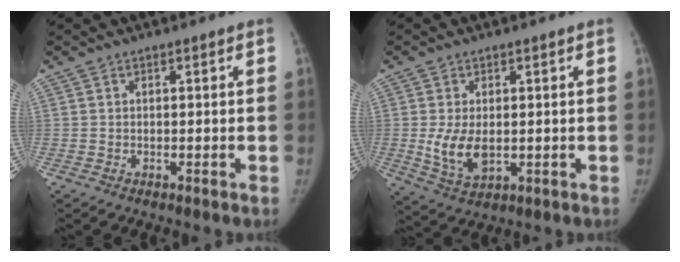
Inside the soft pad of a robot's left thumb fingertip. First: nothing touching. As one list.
[{"total": 7.1, "force": [-0.1, 4.0, 5.8], "torque": [-0.107, -0.017, 0.009]}]